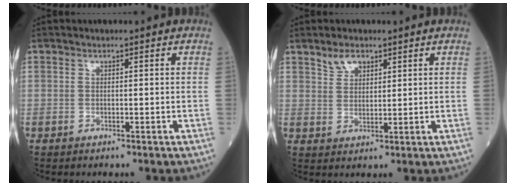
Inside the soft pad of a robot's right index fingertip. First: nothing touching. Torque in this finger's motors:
{"motor_torque": [0.07, 0.09, 0.03, 0.00]}